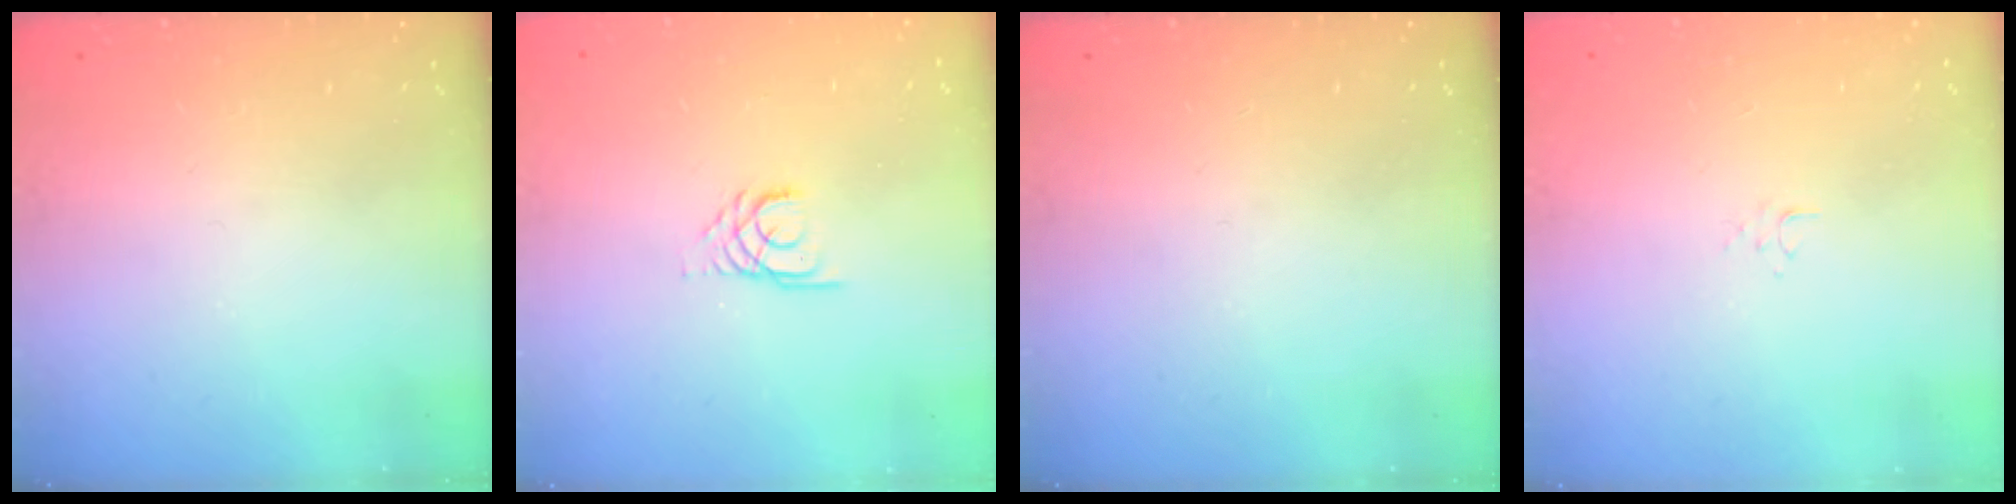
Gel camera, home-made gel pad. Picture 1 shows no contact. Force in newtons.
{"total": 3.0, "press": 2.9, "slide": 0.3}
{"total": 0.0}
{"total": 4.1, "press": 4.1, "slide": 0.6}